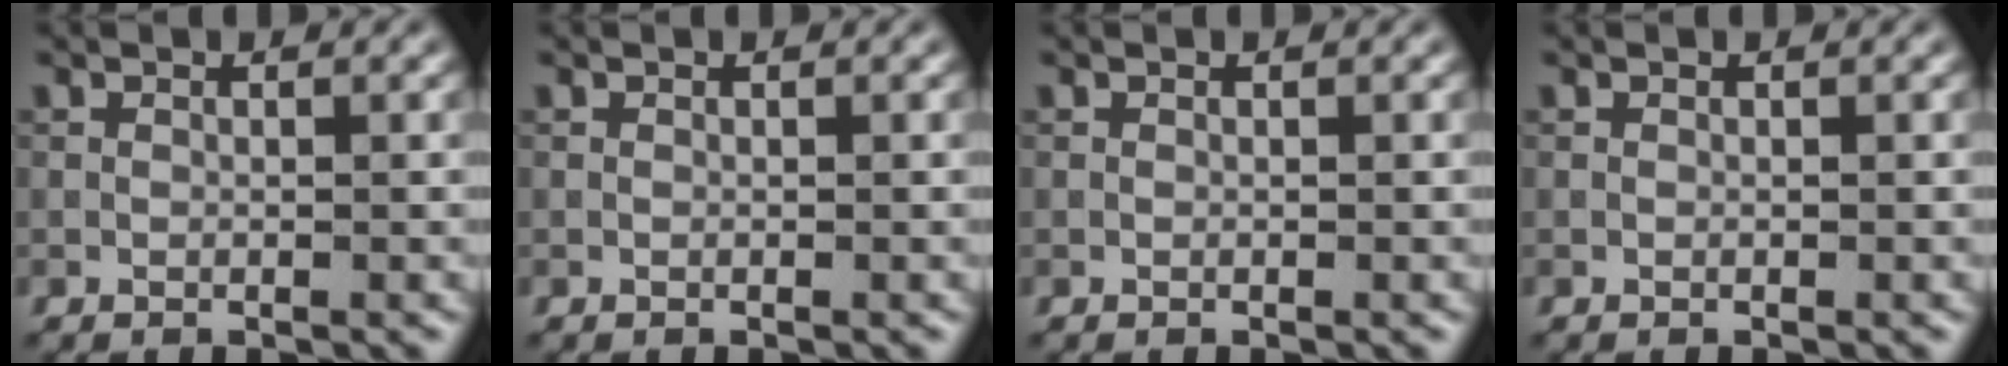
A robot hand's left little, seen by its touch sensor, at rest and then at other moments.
{"total": 0.0}
{"total": 0.0}
{"total": 0.0}